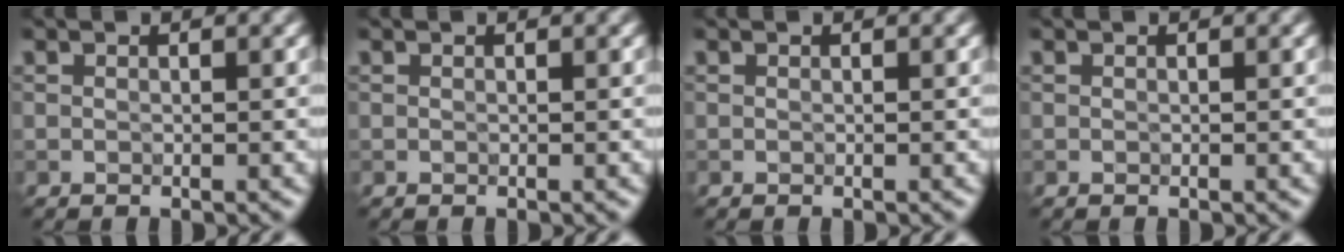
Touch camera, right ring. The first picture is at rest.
{"total": 0.0}
{"total": 0.0}
{"total": 0.0}